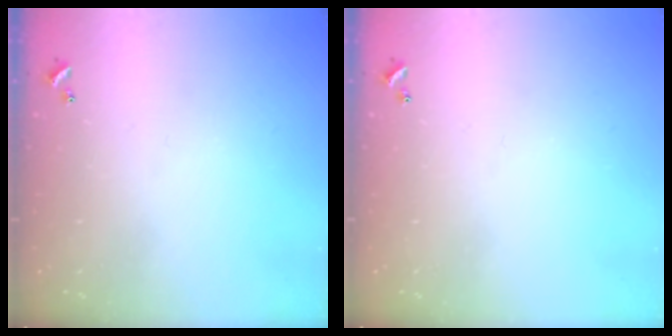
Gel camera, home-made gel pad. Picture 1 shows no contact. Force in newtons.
{"total": 0.0}